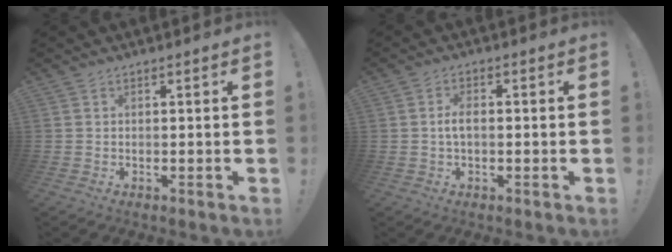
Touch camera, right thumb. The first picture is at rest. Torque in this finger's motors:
{"motor_torque": [0.30, -0.41, 0.08, 0.05, 0.12]}